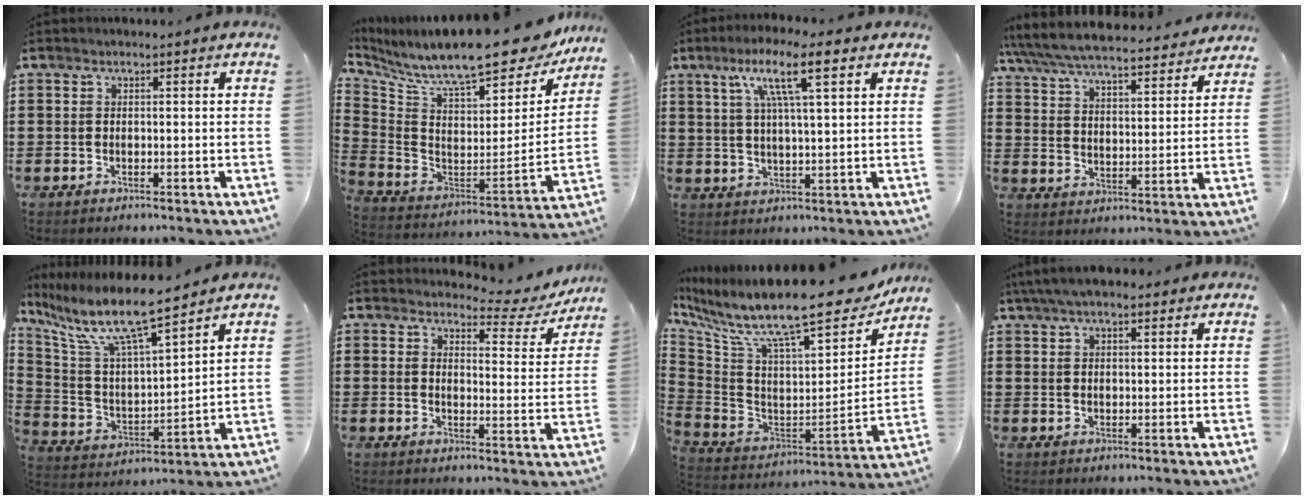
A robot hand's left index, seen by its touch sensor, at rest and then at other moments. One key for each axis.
{"total": 13.0, "fx": 10.9, "fy": 2.0, "fz": 6.7, "tx": -0.141, "ty": -0.083, "tz": 0.180}
{"total": 9.7, "fx": 5.0, "fy": 1.4, "fz": 8.1, "tx": -0.162, "ty": 0.005, "tz": 0.083}
{"total": 6.7, "fx": 6.4, "fy": 0.5, "fz": 1.9, "tx": -0.065, "ty": -0.041, "tz": 0.109}
{"total": 10.7, "fx": 8.4, "fy": 1.2, "fz": 6.6, "tx": -0.160, "ty": -0.053, "tz": 0.139}
{"total": 4.0, "fx": 3.5, "fy": 1.0, "fz": 1.6, "tx": -0.035, "ty": -0.025, "tz": 0.054}
{"total": 14.2, "fx": 10.5, "fy": 2.6, "fz": 9.2, "tx": -0.190, "ty": -0.075, "tz": 0.171}
{"total": 4.9, "fx": 3.8, "fy": 1.4, "fz": 2.7, "tx": -0.062, "ty": 0.003, "tz": 0.069}